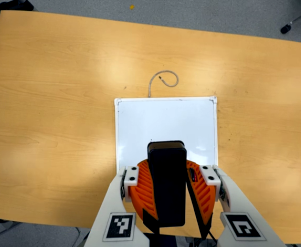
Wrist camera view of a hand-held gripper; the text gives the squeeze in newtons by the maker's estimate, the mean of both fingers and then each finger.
{"total": 11.3, "left": 10.9, "right": 11.8}